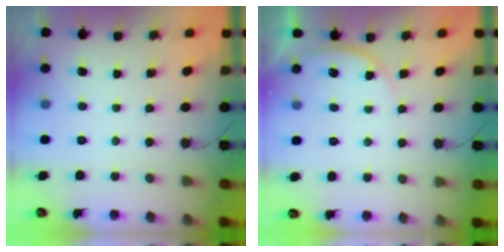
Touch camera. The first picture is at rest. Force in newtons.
{"total": 3.6, "press": 3.4, "slide": 1.2}